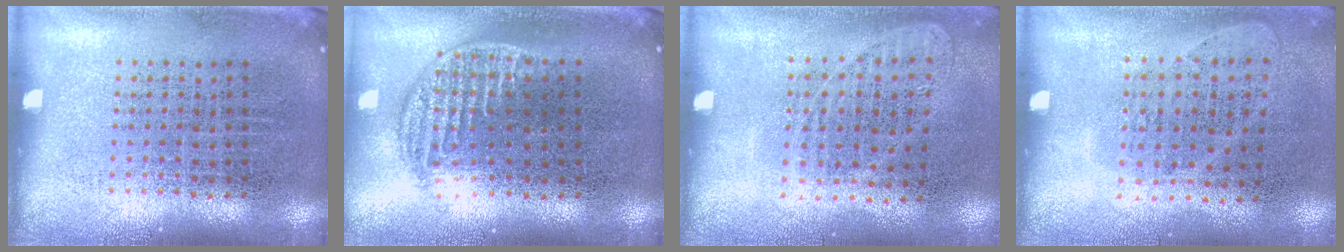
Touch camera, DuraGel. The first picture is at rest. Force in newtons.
{"total": 1.2, "press": 1.0, "slide": 0.6}
{"total": 0.9, "press": 0.9, "slide": 0.3}
{"total": 1.0, "press": 0.9, "slide": 0.4}